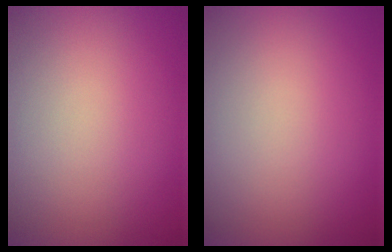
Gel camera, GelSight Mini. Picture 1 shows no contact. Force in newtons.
{"total": 0.0}